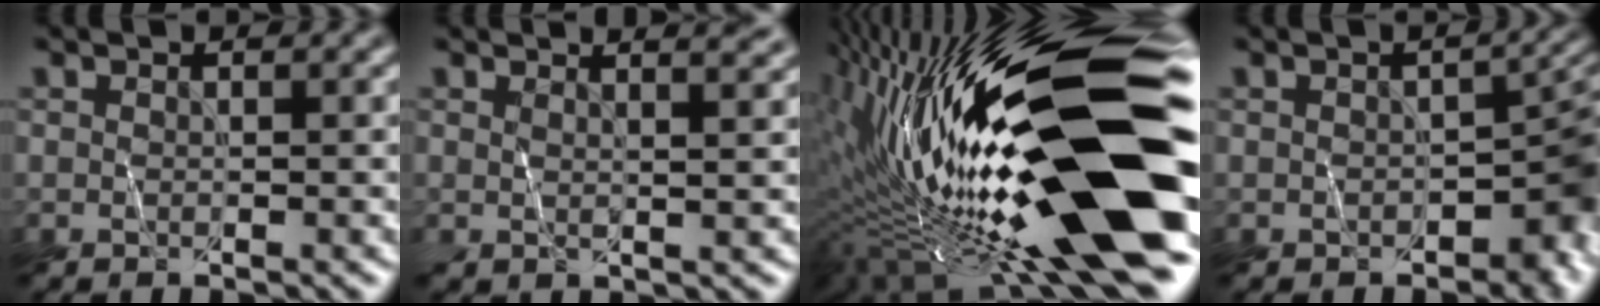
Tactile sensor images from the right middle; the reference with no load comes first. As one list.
[{"total": 4.7, "force": [3.4, 1.7, 2.7], "torque": [-0.022, 0.029, 0.020]}, {"total": 20.6, "force": [-3.0, 5.2, 19.7], "torque": [-0.326, 0.001, -0.069]}, {"total": 6.8, "force": [-2.2, 3.9, 5.1], "torque": [-0.053, -0.004, -0.023]}]